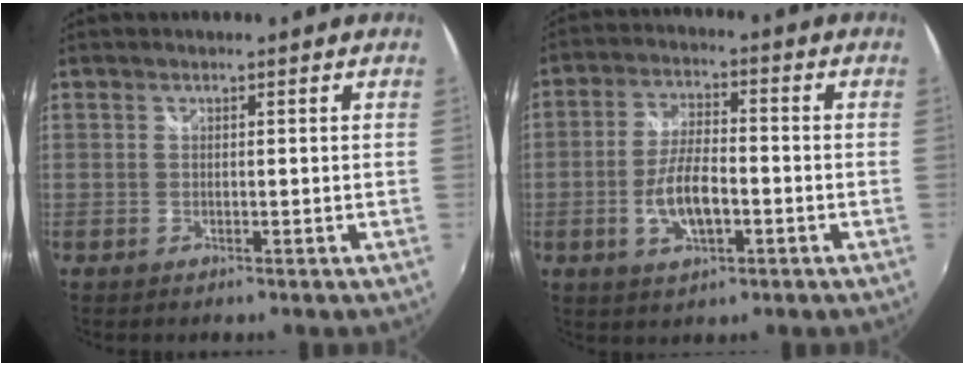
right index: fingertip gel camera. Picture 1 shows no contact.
{"total": 8.4, "force": [-2.5, 3.3, 7.3], "torque": [-0.146, 0.001, -0.044]}